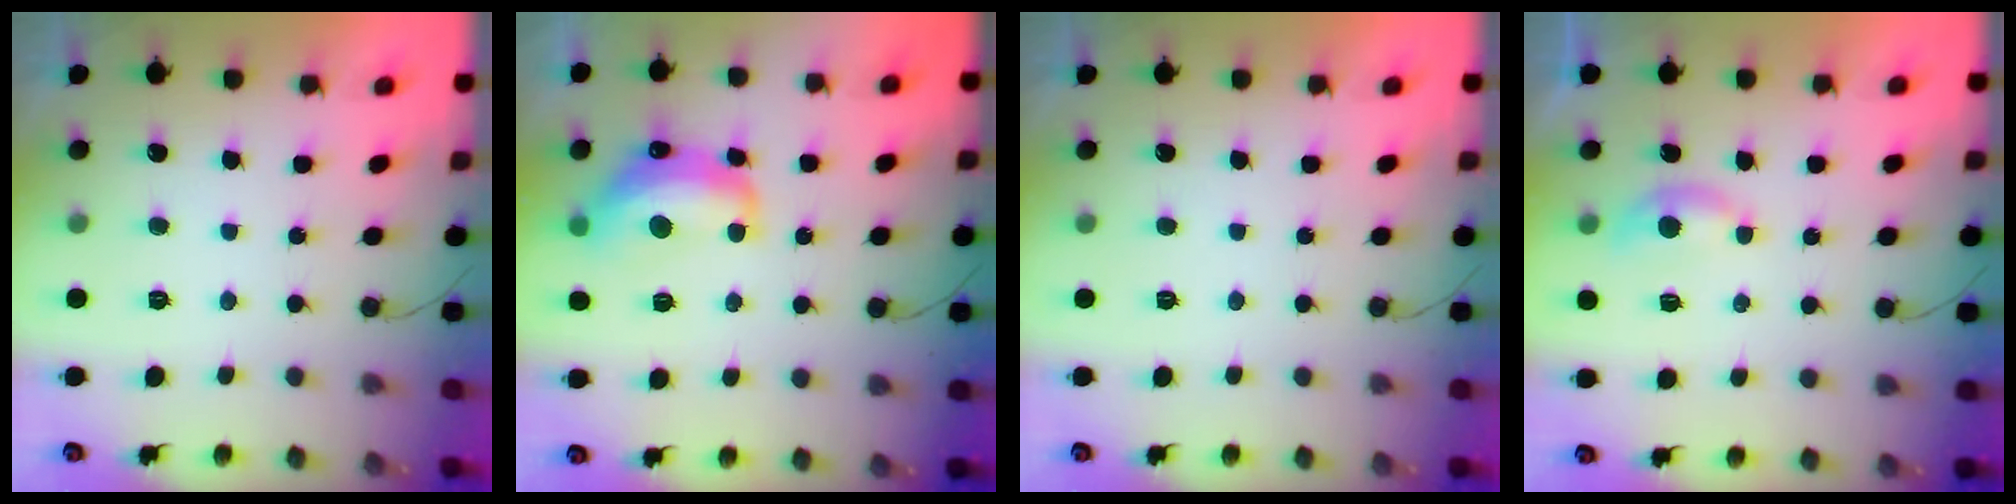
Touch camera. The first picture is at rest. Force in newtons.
{"total": 13.8, "press": 13.8, "slide": 1.0}
{"total": 0.0}
{"total": 4.1, "press": 4.1, "slide": 0.7}